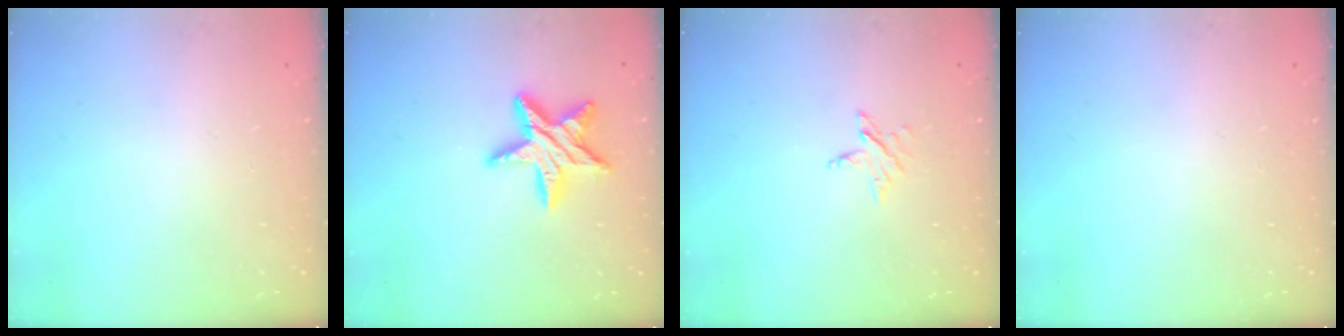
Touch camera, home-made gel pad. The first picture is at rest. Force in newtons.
{"total": 13.0, "press": 13.0, "slide": 0.9}
{"total": 3.7, "press": 3.6, "slide": 0.4}
{"total": 0.0}